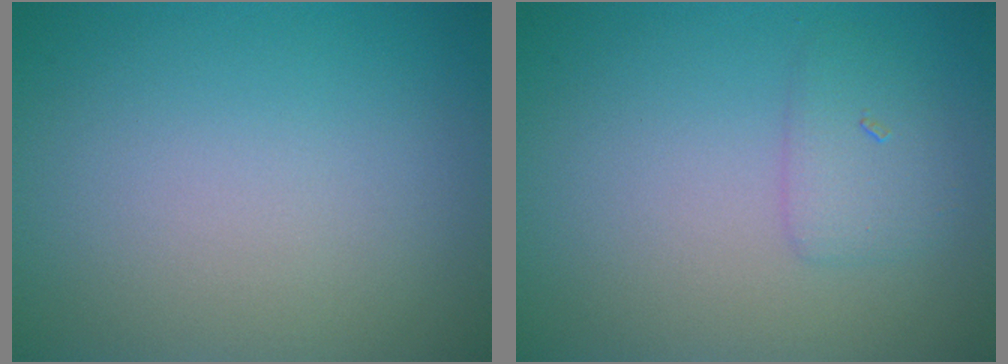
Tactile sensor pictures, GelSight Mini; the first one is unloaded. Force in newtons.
{"total": 1.8, "press": 1.8, "slide": 0.1}